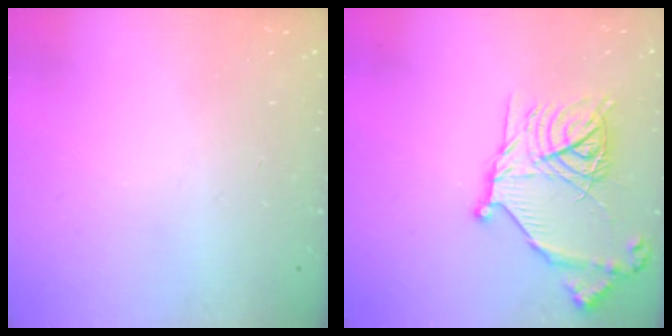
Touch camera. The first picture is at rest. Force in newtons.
{"total": 18.2, "press": 18.2, "slide": 1.1}